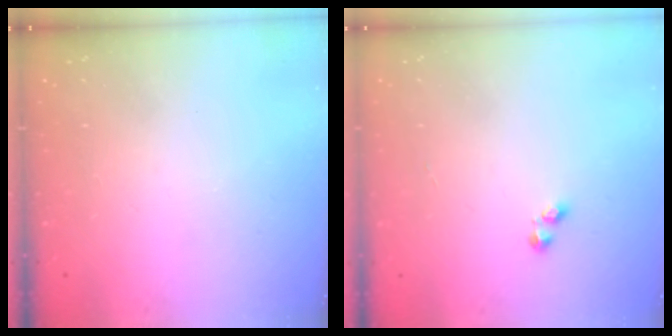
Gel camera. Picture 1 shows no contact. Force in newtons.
{"total": 1.6, "press": 1.5, "slide": 0.4}